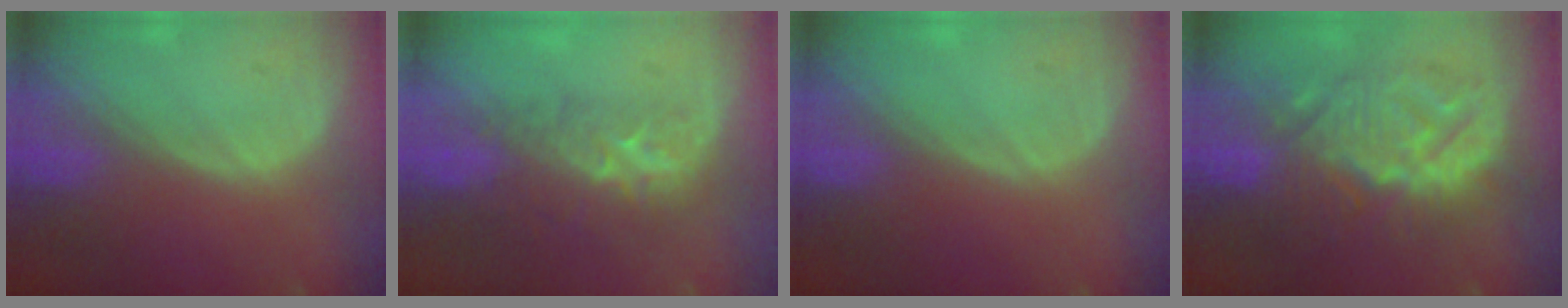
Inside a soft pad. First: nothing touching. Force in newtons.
{"total": 8.8, "press": 7.2, "slide": 5.1}
{"total": 0.0}
{"total": 11.0, "press": 10.9, "slide": 0.8}